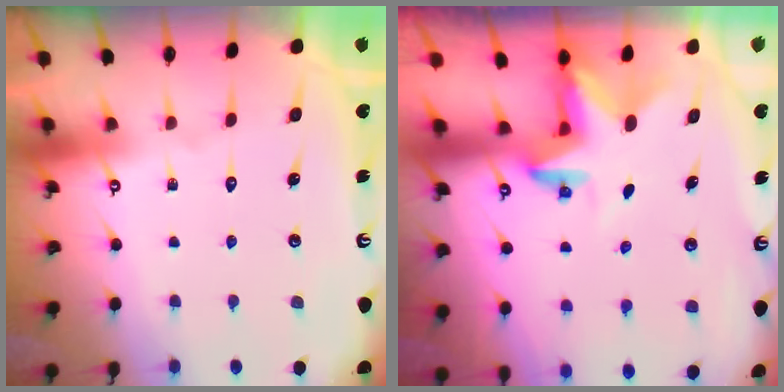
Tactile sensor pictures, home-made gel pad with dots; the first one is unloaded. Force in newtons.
{"total": 2.8, "press": 2.8, "slide": 0.2}